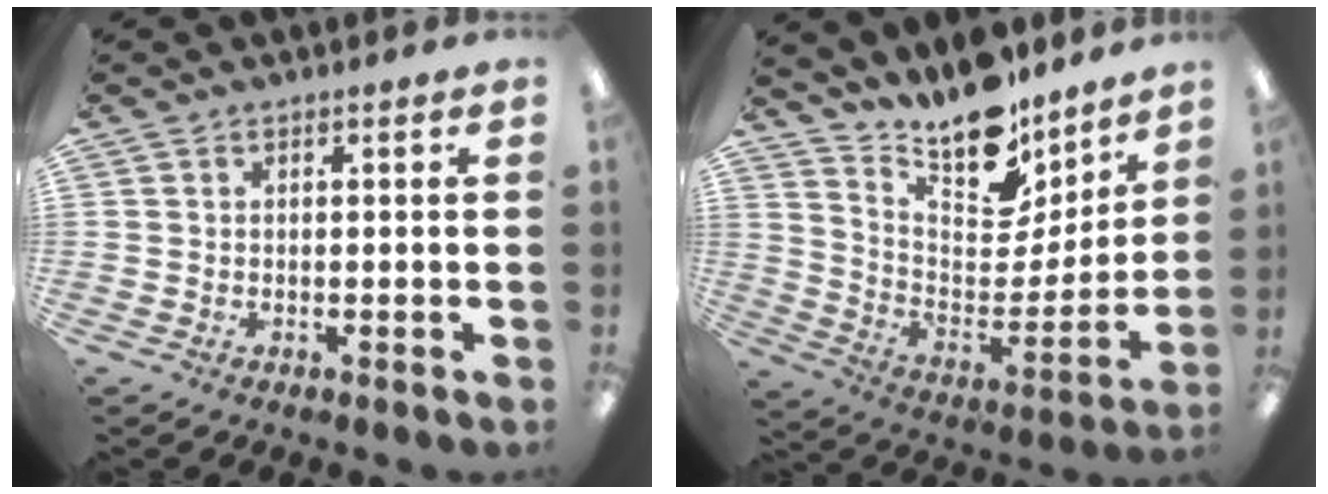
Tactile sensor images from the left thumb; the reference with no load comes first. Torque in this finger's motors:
{"motor_torque": [0.36, 0.21, 0.96, -1.81, 0.18]}